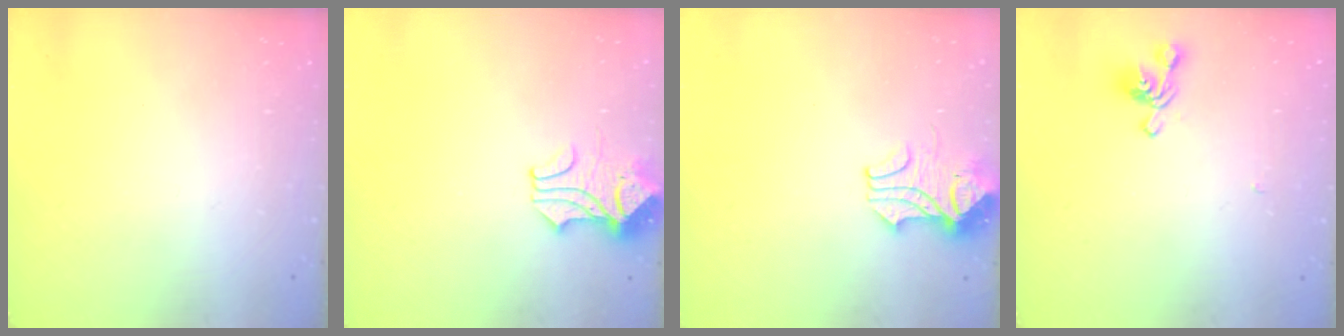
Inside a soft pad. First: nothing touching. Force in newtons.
{"total": 1.8, "press": 1.4, "slide": 1.1}
{"total": 2.1, "press": 1.9, "slide": 0.9}
{"total": 1.8, "press": 1.6, "slide": 0.9}